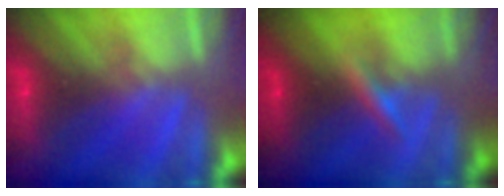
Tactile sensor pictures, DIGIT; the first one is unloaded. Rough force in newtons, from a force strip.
{"total": 2.6}